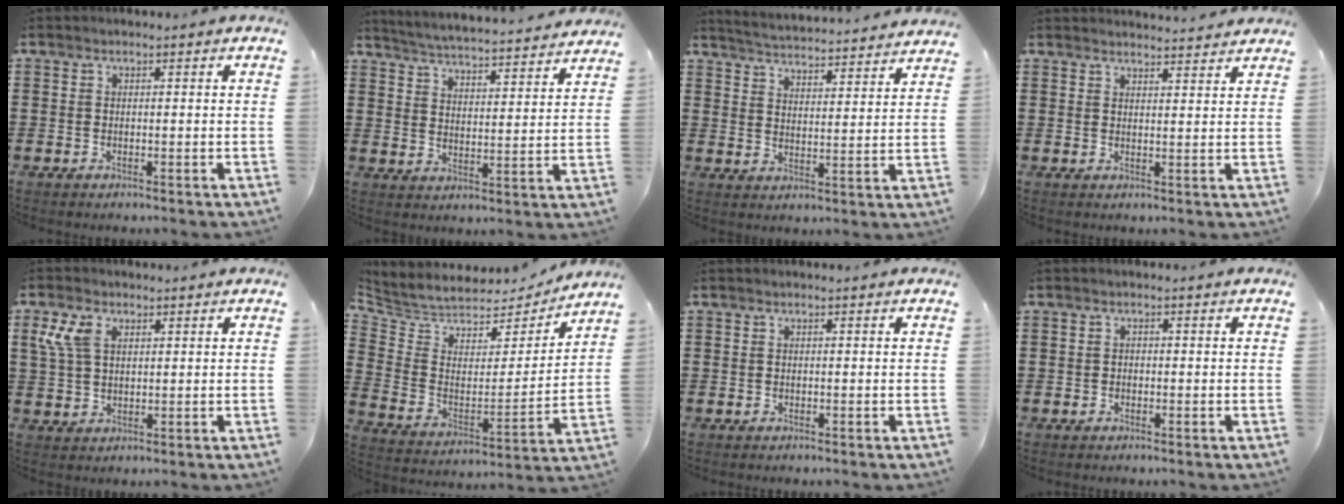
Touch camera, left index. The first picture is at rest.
{"total": 4.2, "force": [4.1, -0.7, 0.4], "torque": [-0.031, -0.039, 0.065]}
{"total": 3.9, "force": [3.8, -0.7, -0.1], "torque": [-0.020, -0.037, 0.061]}
{"total": 2.4, "force": [2.4, -0.1, 0.0], "torque": [-0.007, -0.009, 0.047]}
{"total": 5.2, "force": [2.2, 3.0, 3.7], "torque": [-0.099, 0.006, 0.034]}
{"total": 5.7, "force": [5.3, 2.1, 0.3], "torque": [-0.048, -0.045, 0.088]}
{"total": 0.0}
{"total": 0.6, "force": [-0.3, 0.5, 0.1], "torque": [-0.005, 0.002, -0.007]}